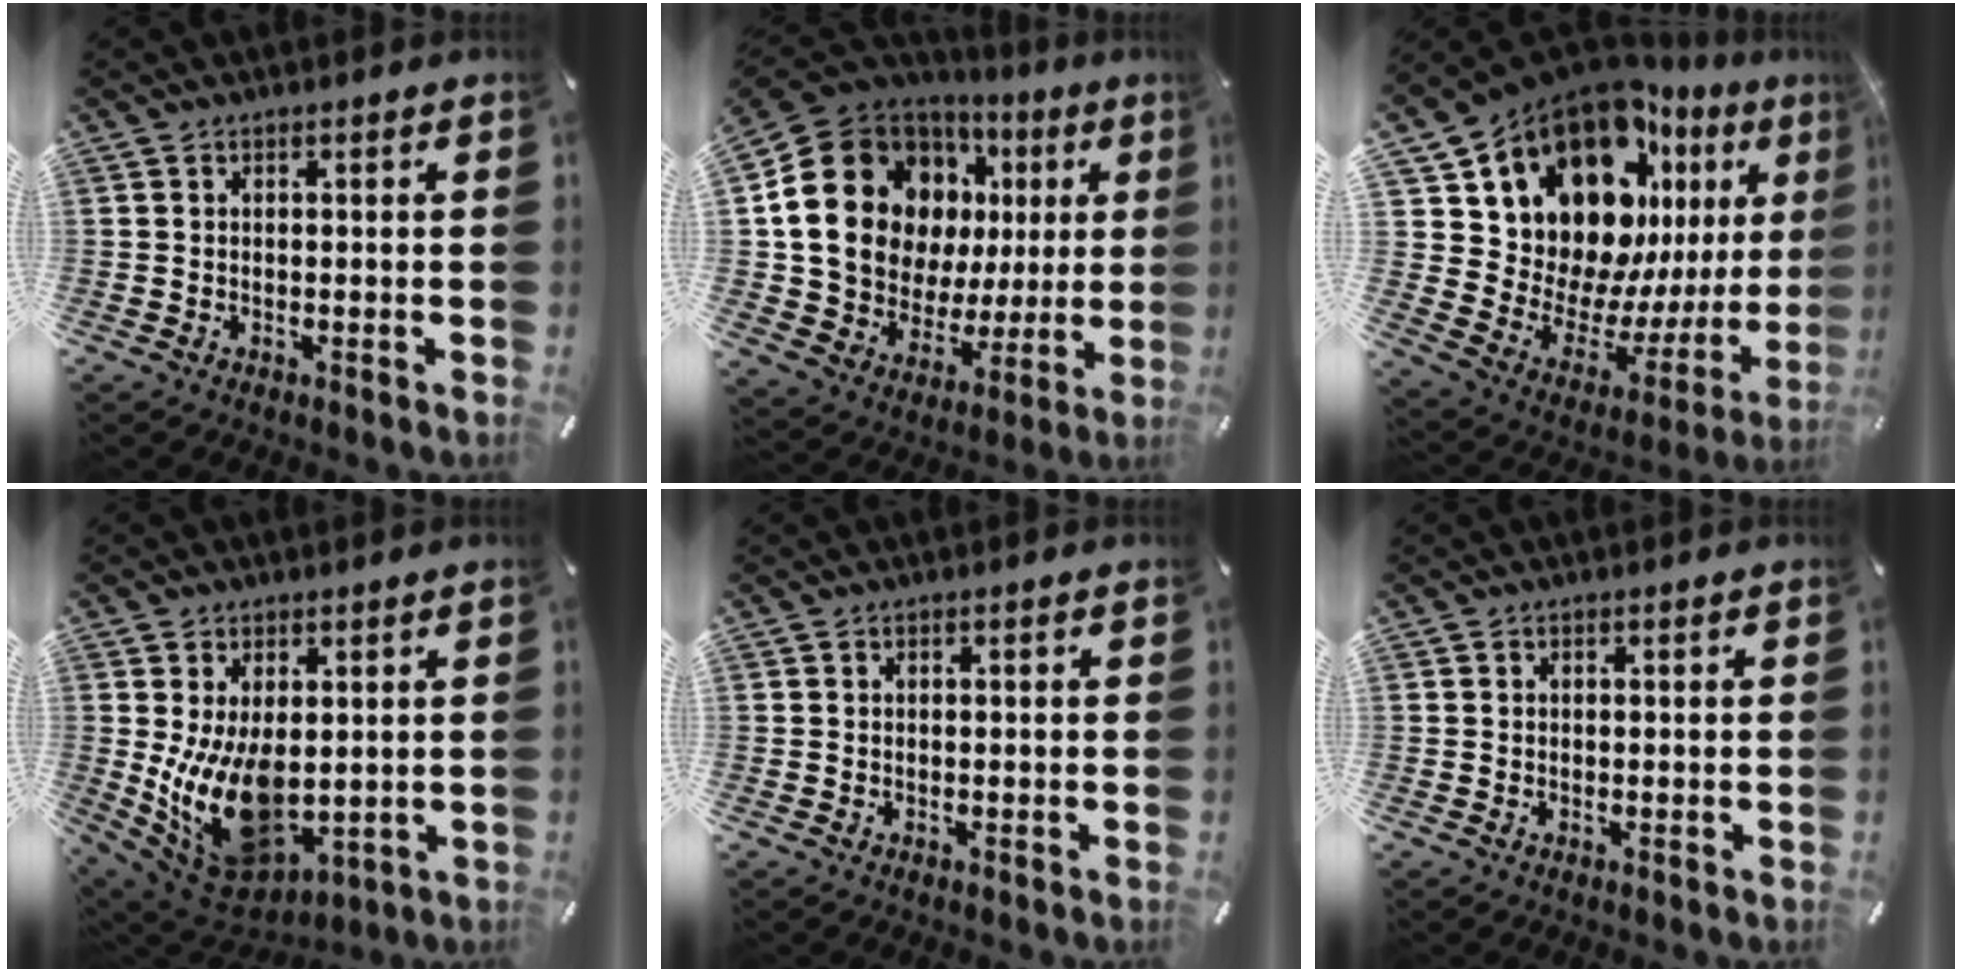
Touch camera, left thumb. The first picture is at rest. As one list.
[{"total": 22.0, "force": [5.6, 17.4, 12.3], "torque": [-0.217, -0.034, 0.120]}, {"total": 20.0, "force": [13.8, 11.6, 8.7], "torque": [-0.133, -0.128, 0.257]}, {"total": 15.3, "force": [0.1, 10.2, 11.4], "torque": [-0.226, -0.018, 0.013]}, {"total": 0.0}, {"total": 0.0}]